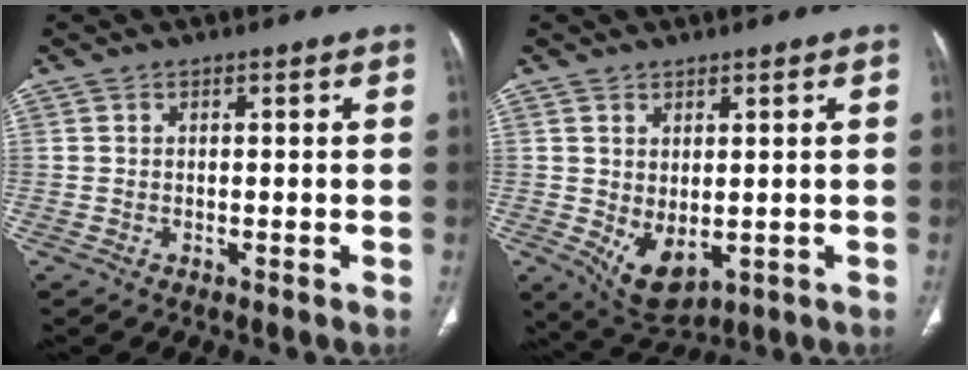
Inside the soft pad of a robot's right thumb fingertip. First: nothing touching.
{"total": 6.5, "force": [-0.6, 3.8, 5.3], "torque": [-0.080, -0.010, 0.015]}